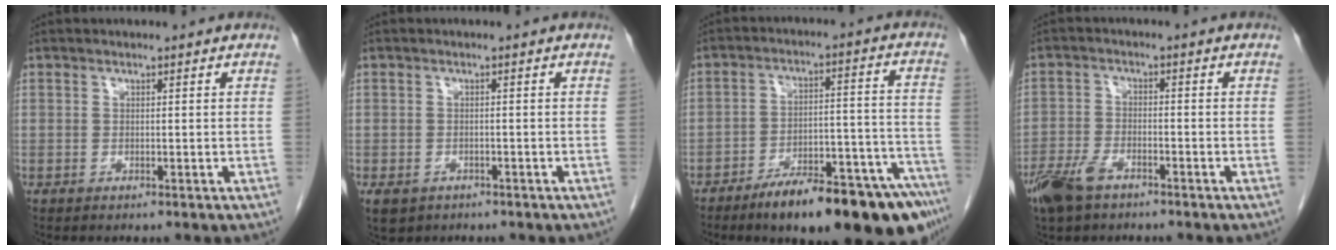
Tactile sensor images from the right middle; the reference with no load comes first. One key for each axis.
{"total": 3.9, "fx": -2.5, "fy": 2.7, "fz": 1.2, "tx": -0.021, "ty": -0.001, "tz": -0.034}
{"total": 20.9, "fx": -15.6, "fy": 4.3, "fz": 13.2, "tx": -0.108, "ty": 0.035, "tz": -0.225}
{"total": 6.4, "fx": -4.5, "fy": 2.7, "fz": 3.7, "tx": -0.082, "ty": -0.006, "tz": -0.083}